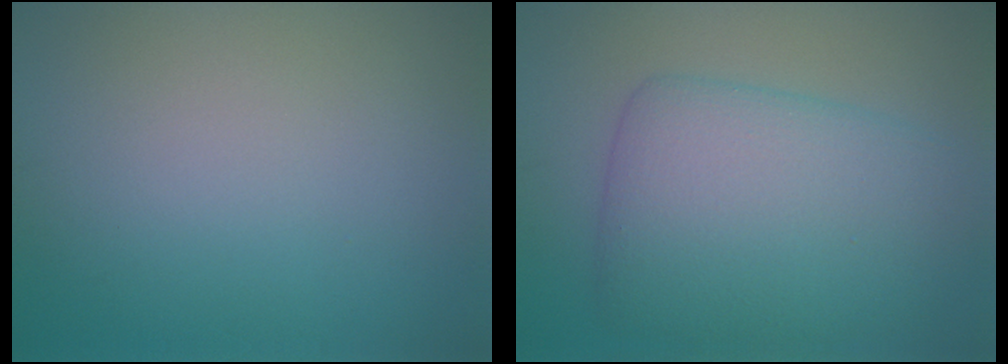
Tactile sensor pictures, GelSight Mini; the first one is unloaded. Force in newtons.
{"total": 7.6, "press": 7.5, "slide": 0.2}